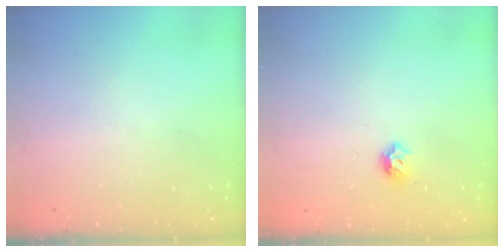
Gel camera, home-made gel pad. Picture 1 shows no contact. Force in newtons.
{"total": 6.0, "press": 5.9, "slide": 1.0}